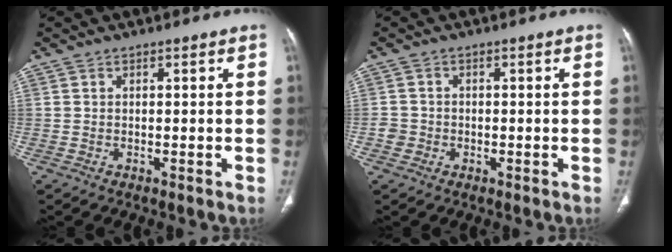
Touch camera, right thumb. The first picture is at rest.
{"total": 2.2, "force": [-0.6, 2.1, 0.4], "torque": [0.003, 0.009, -0.015]}